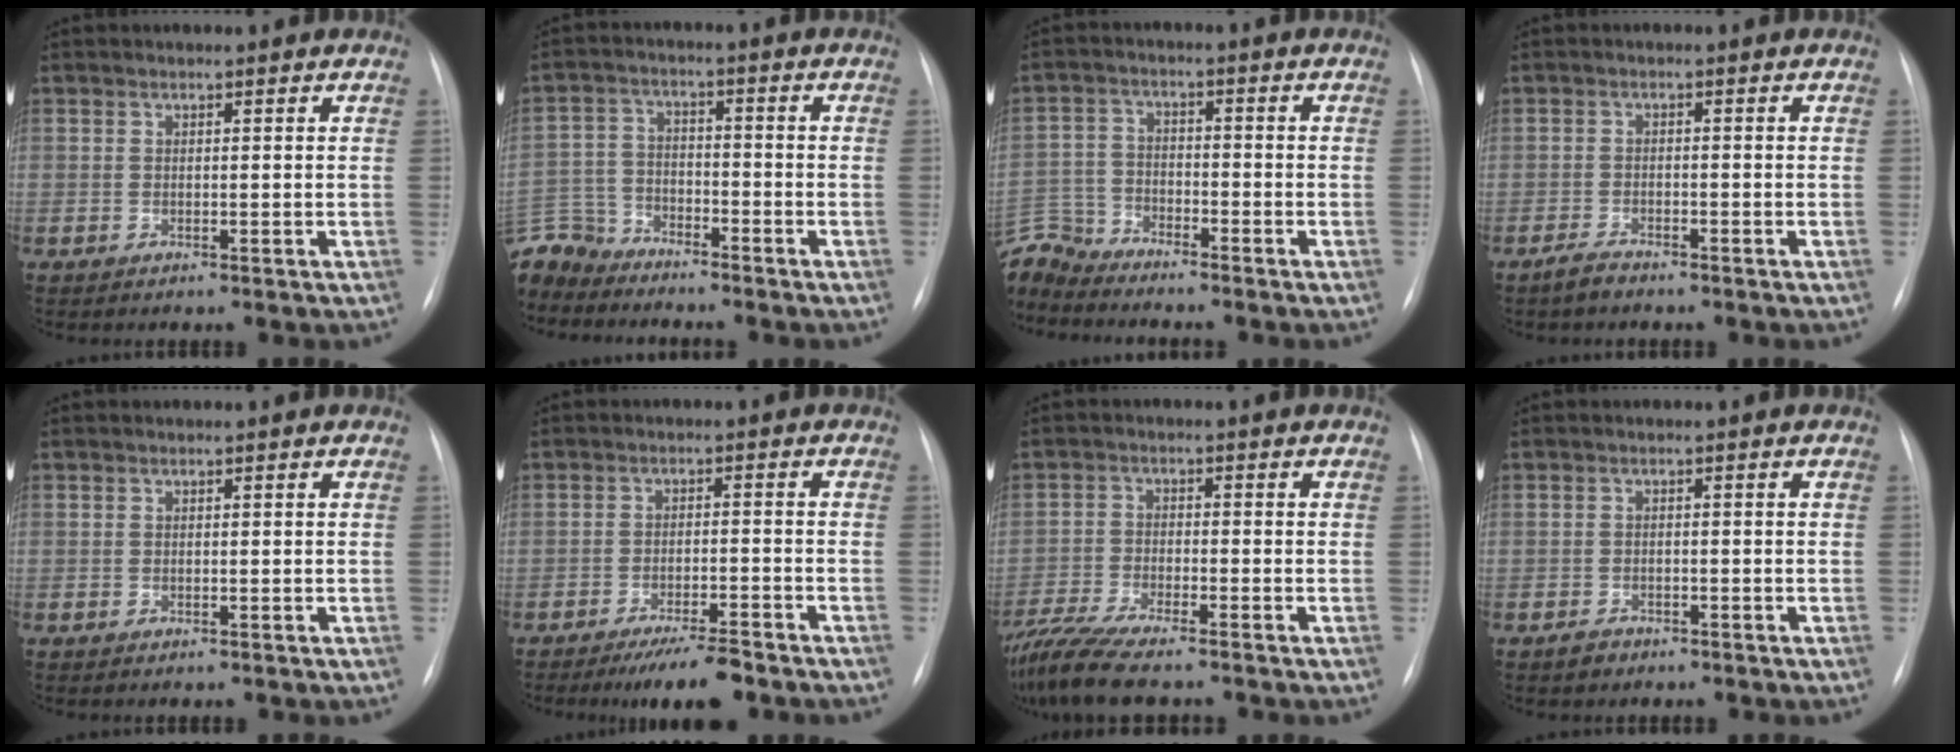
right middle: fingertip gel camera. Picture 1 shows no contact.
{"total": 10.1, "force": [-9.3, 3.7, 1.0], "torque": [-0.036, 0.006, -0.181]}
{"total": 7.9, "force": [-7.8, 1.2, 0.1], "torque": [-0.012, 0.006, -0.156]}
{"total": 2.3, "force": [-2.0, 0.6, 0.9], "torque": [-0.025, -0.003, -0.035]}
{"total": 0.0}
{"total": 6.8, "force": [-5.6, 0.8, 3.9], "torque": [-0.058, -0.014, -0.090]}
{"total": 10.2, "force": [-8.6, 1.0, 5.3], "torque": [-0.106, -0.019, -0.148]}
{"total": 1.8, "force": [-1.4, 1.1, 0.5], "torque": [-0.014, 0.002, -0.020]}